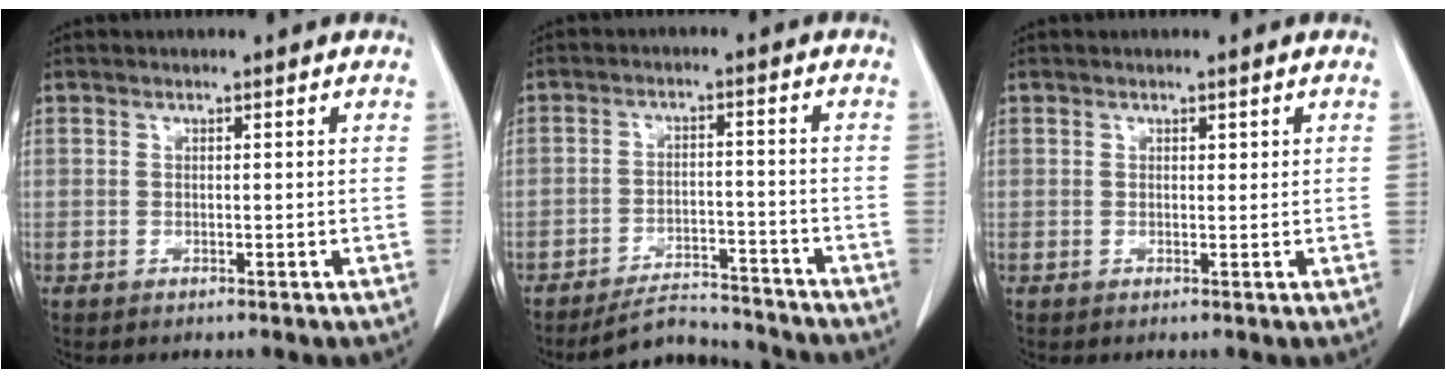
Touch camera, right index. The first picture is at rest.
{"total": 7.0, "force": [-6.9, 1.3, 0.2], "torque": [0.000, 0.011, -0.113]}
{"total": 0.6, "force": [0.3, 0.4, 0.3], "torque": [0.000, -0.001, 0.003]}